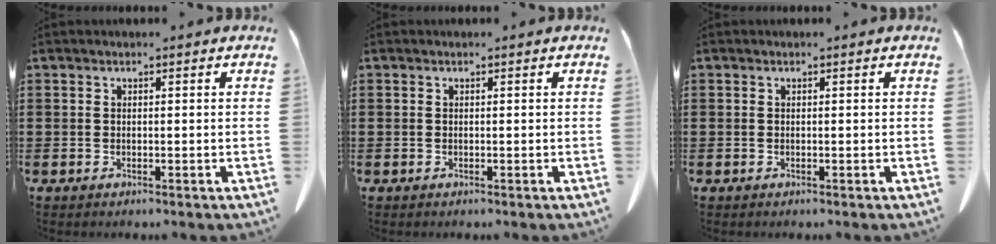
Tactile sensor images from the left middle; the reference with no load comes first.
{"total": 0.0}
{"total": 0.0}